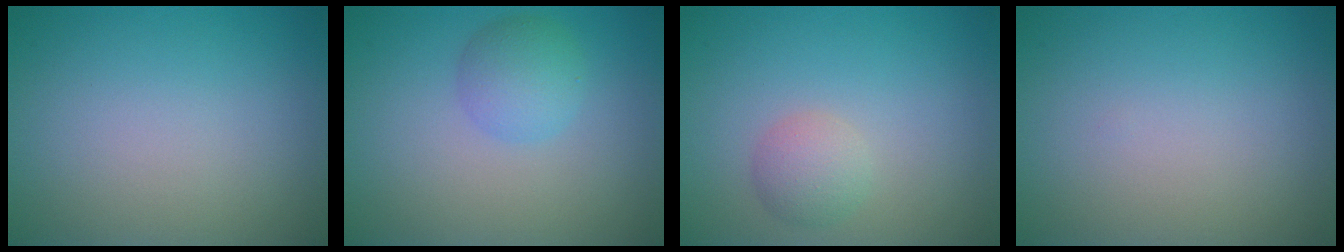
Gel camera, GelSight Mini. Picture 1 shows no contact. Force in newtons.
{"total": 2.8, "press": 2.8, "slide": 0.1}
{"total": 2.1, "press": 2.1, "slide": 0.1}
{"total": 0.0}